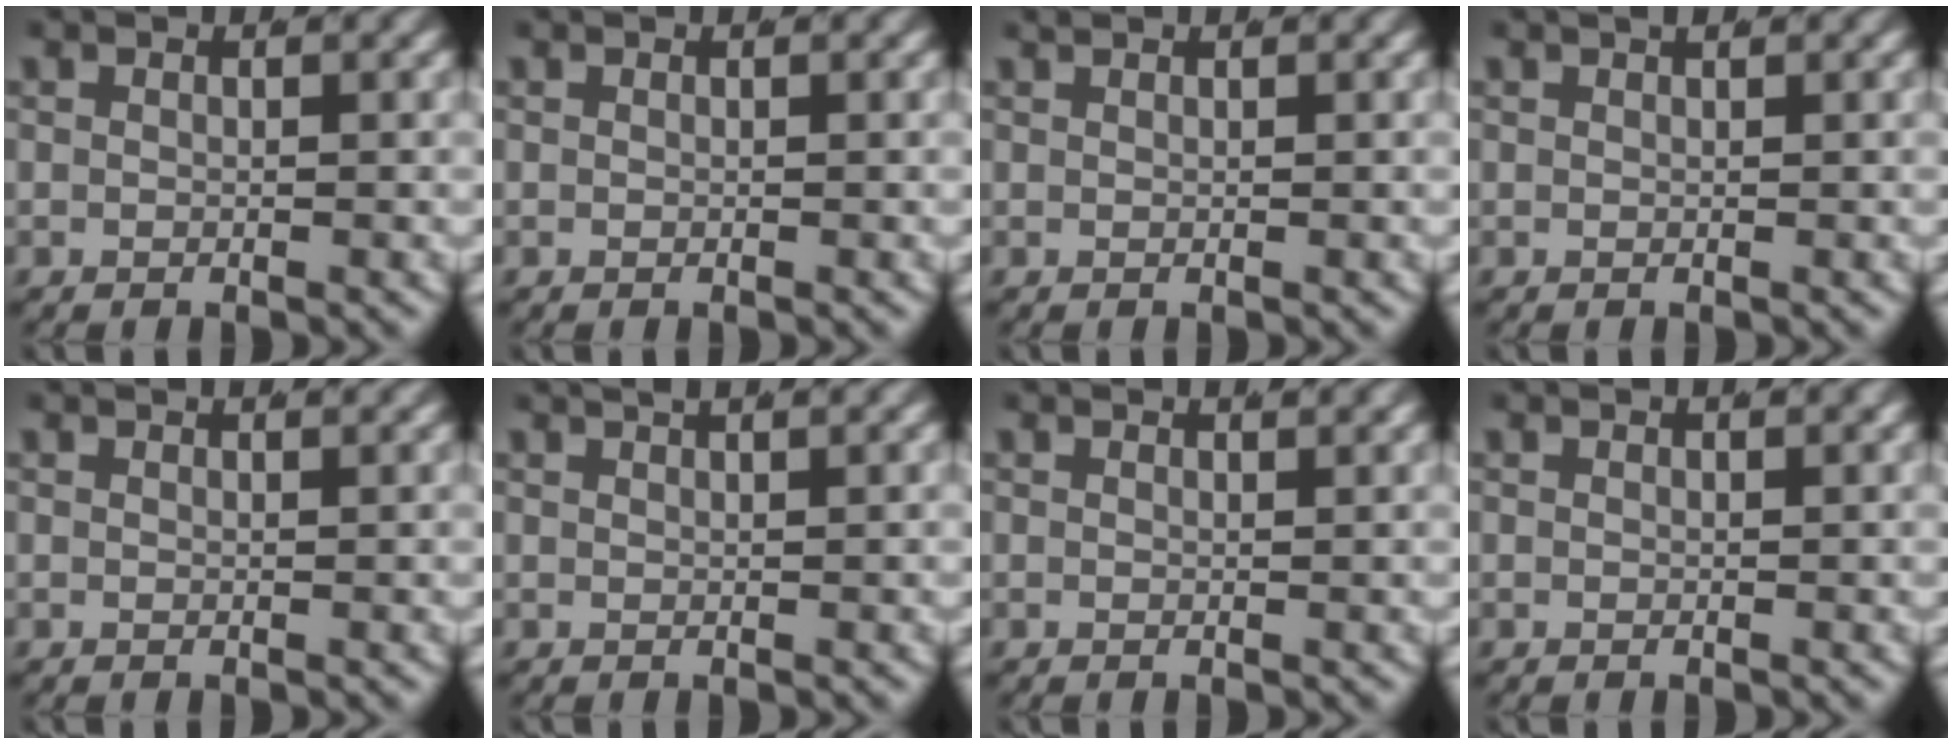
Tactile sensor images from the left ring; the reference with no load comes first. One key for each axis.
{"total": 0.0}
{"total": 0.7, "fx": 0.5, "fy": -0.6, "fz": 0.1, "tx": 0.003, "ty": 0.001, "tz": 0.012}
{"total": 0.7, "fx": 0.6, "fy": -0.3, "fz": 0.3, "tx": 0.002, "ty": 0.003, "tz": 0.010}
{"total": 1.2, "fx": 1.0, "fy": -0.3, "fz": 0.5, "tx": 0.001, "ty": 0.002, "tz": 0.015}
{"total": 2.3, "fx": 1.9, "fy": -0.2, "fz": 1.2, "tx": -0.010, "ty": 0.008, "tz": 0.031}
{"total": 1.0, "fx": 0.7, "fy": -0.4, "fz": 0.4, "tx": 0.003, "ty": -0.001, "tz": 0.012}
{"total": 0.8, "fx": 0.6, "fy": -0.2, "fz": 0.5, "tx": 0.001, "ty": 0.003, "tz": 0.007}